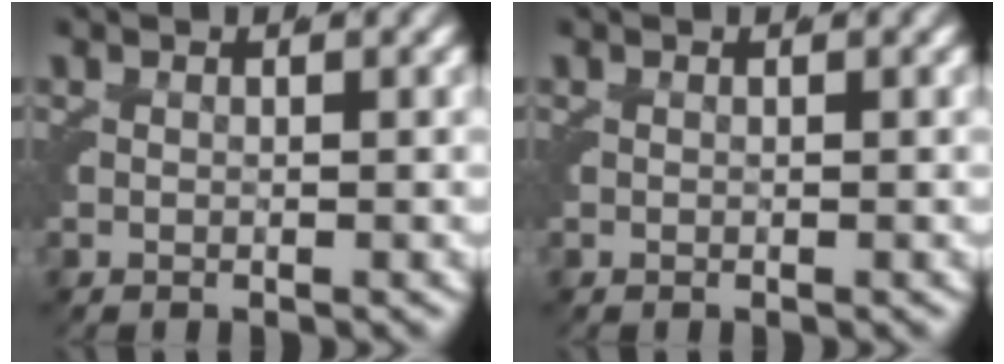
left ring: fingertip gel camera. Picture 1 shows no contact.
{"total": 0.0}